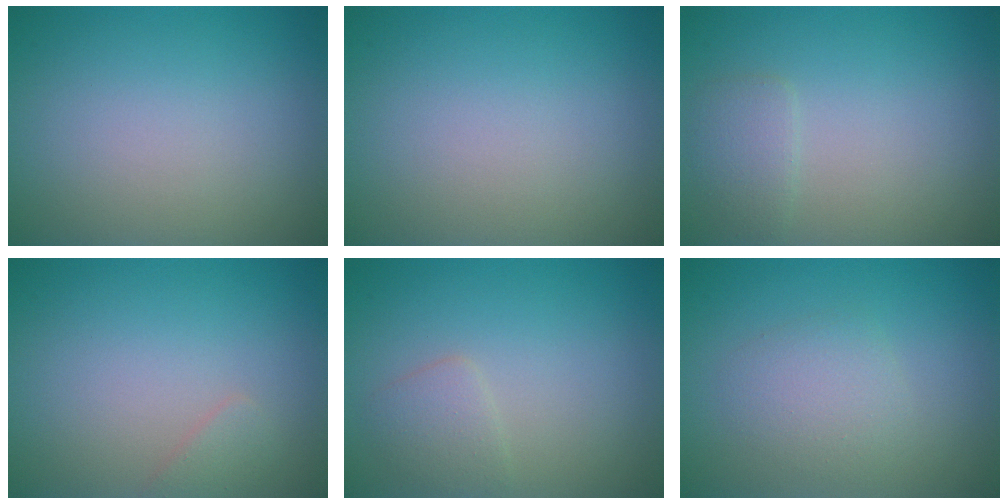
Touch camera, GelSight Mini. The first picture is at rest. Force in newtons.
{"total": 0.0}
{"total": 1.6, "press": 1.6, "slide": 0.2}
{"total": 0.9, "press": 0.9, "slide": 0.1}
{"total": 1.7, "press": 1.7, "slide": 0.0}
{"total": 2.3, "press": 2.3, "slide": 0.1}